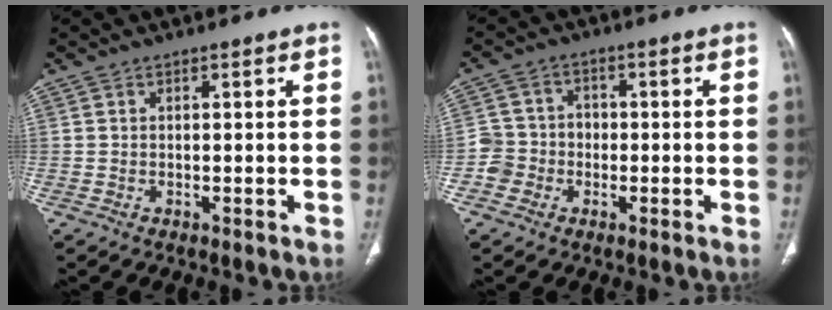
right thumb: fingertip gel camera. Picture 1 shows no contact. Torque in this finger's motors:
{"motor_torque": [0.21, -0.01, 0.36, 0.22, -0.01]}